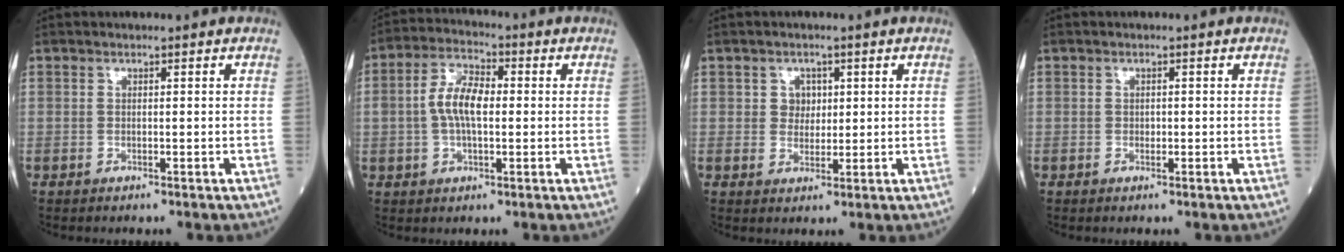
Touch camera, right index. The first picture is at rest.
{"total": 7.5, "force": [0.1, 3.3, 6.7], "torque": [-0.139, 0.015, -0.003]}
{"total": 2.7, "force": [0.8, 2.3, 1.1], "torque": [-0.011, 0.001, 0.011]}
{"total": 0.7, "force": [-0.1, 0.5, 0.4], "torque": [-0.006, 0.001, -0.002]}